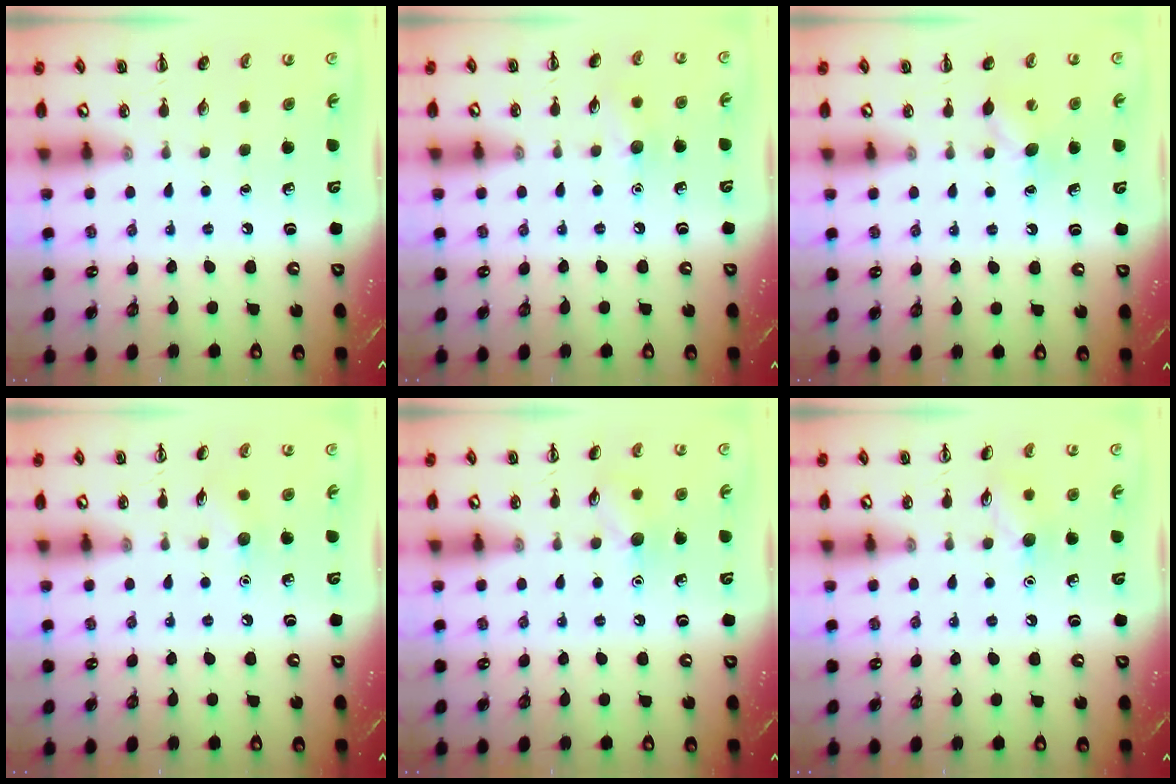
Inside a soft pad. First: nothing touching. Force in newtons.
{"total": 6.6, "press": 6.4, "slide": 1.6}
{"total": 6.5, "press": 6.3, "slide": 1.6}
{"total": 5.1, "press": 4.9, "slide": 1.4}
{"total": 7.5, "press": 7.3, "slide": 1.4}
{"total": 7.0, "press": 6.8, "slide": 1.4}